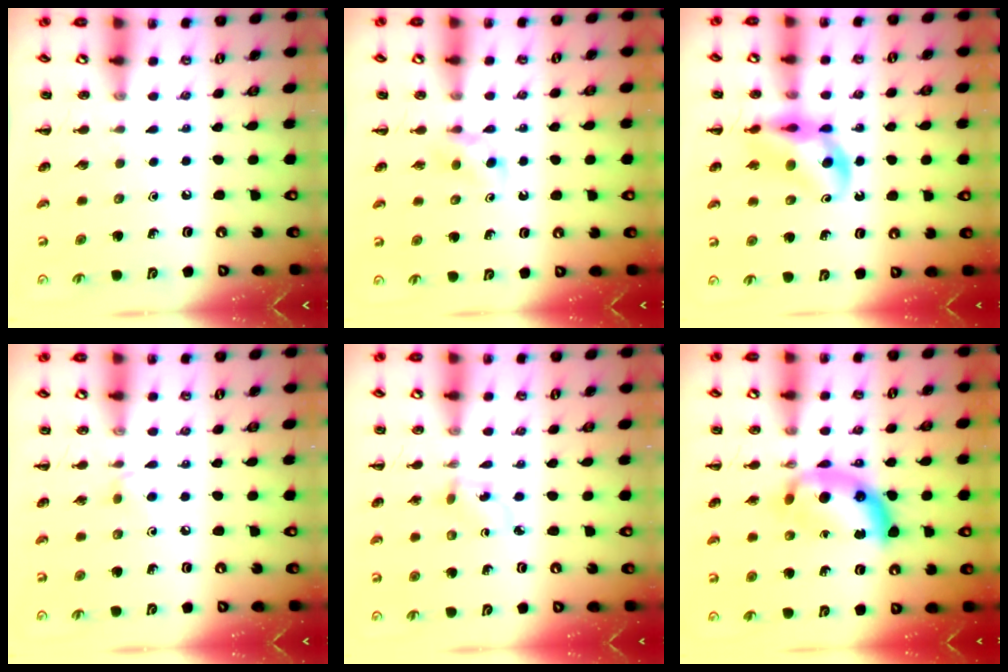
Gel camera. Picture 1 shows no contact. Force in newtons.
{"total": 2.6, "press": 2.4, "slide": 1.0}
{"total": 10.3, "press": 9.8, "slide": 3.1}
{"total": 3.0, "press": 2.7, "slide": 1.2}
{"total": 2.6, "press": 2.3, "slide": 1.1}
{"total": 12.7, "press": 12.7, "slide": 0.4}